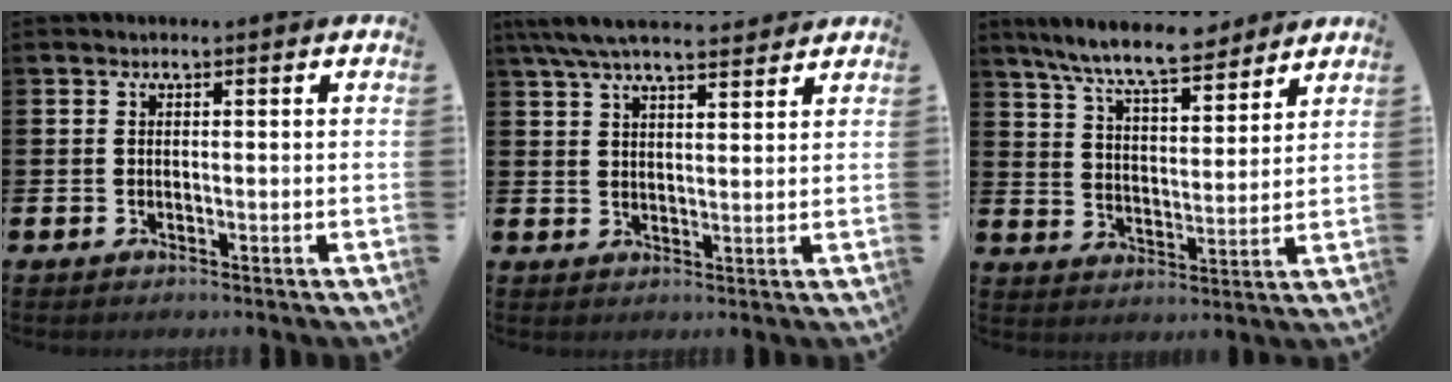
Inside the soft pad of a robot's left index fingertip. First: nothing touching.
{"total": 6.5, "force": [5.9, 1.2, 2.3], "torque": [-0.059, -0.019, 0.108]}
{"total": 9.0, "force": [8.2, 1.3, 3.5], "torque": [-0.100, -0.035, 0.148]}